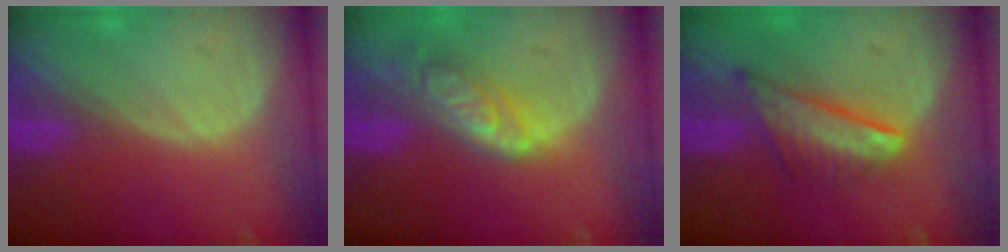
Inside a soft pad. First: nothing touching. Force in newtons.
{"total": 6.3, "press": 5.5, "slide": 3.0}
{"total": 7.5, "press": 6.4, "slide": 3.9}